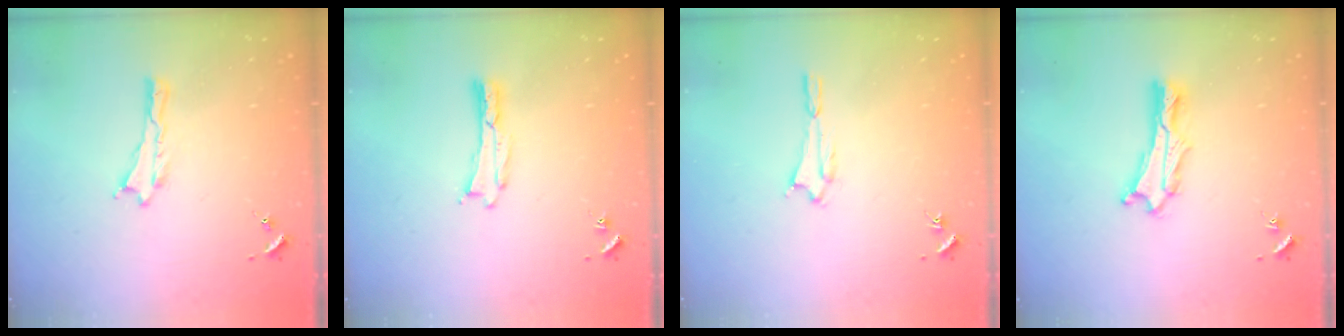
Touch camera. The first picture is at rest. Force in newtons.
{"total": 0.0}
{"total": 1.6, "press": 1.6, "slide": 0.1}
{"total": 1.9, "press": 1.9, "slide": 0.2}